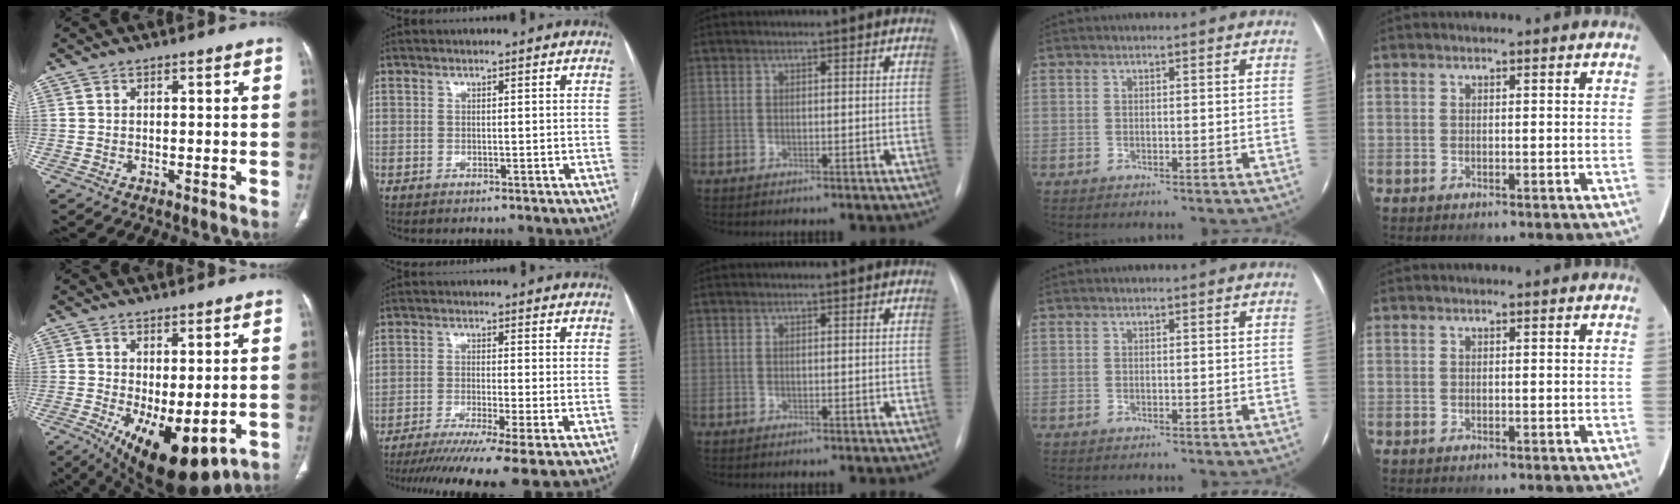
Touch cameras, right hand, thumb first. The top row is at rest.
{"thumb": {"total": 14.1, "force": [-4.6, 6.1, 11.8], "torque": [-0.179, -0.019, -0.049]}, "index": {"total": 13.4, "force": [-10.1, -0.9, 8.8], "torque": [-0.130, -0.032, -0.158]}}